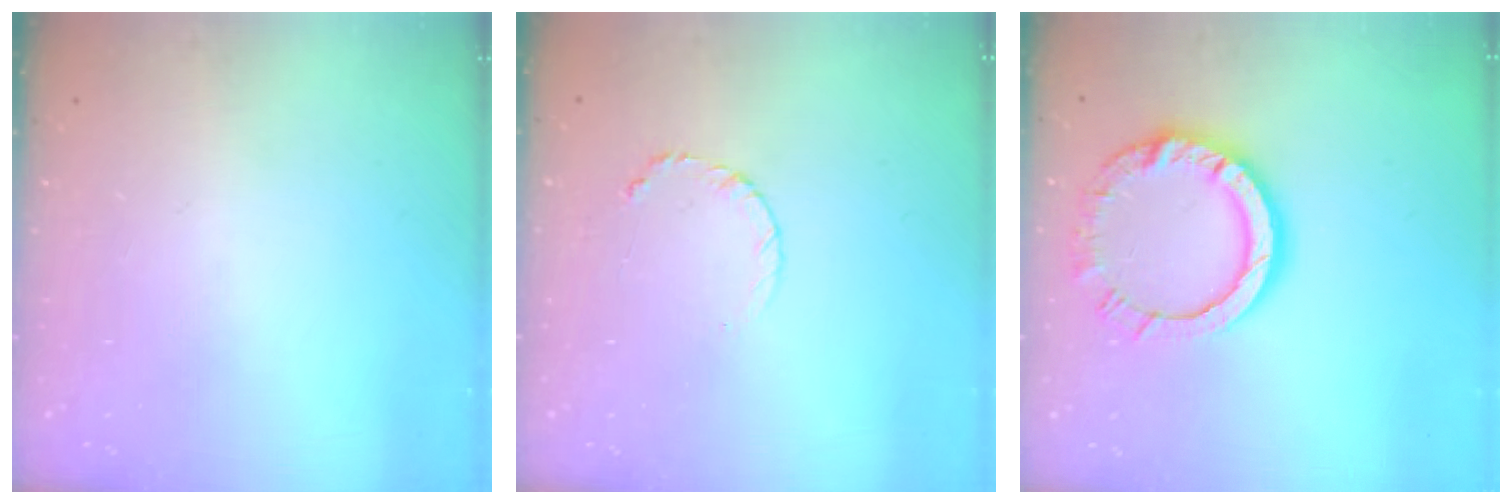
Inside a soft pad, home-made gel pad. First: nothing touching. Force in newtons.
{"total": 3.7, "press": 3.7, "slide": 0.5}
{"total": 11.5, "press": 11.5, "slide": 1.0}